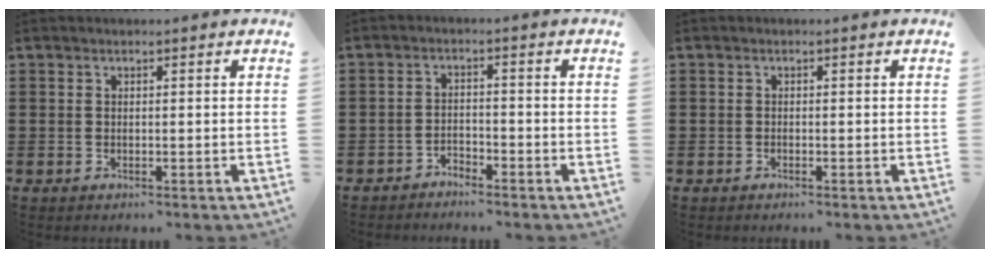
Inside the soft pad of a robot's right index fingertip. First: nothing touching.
{"total": 2.1, "force": [-2.1, 0.4, -0.1], "torque": [-0.007, 0.004, -0.045]}
{"total": 0.6, "force": [-0.4, 0.5, 0.1], "torque": [-0.001, 0.004, -0.009]}